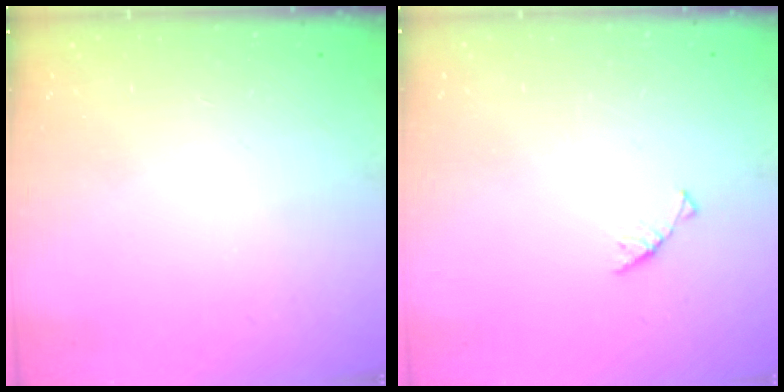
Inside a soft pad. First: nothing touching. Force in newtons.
{"total": 3.0, "press": 3.0, "slide": 0.3}